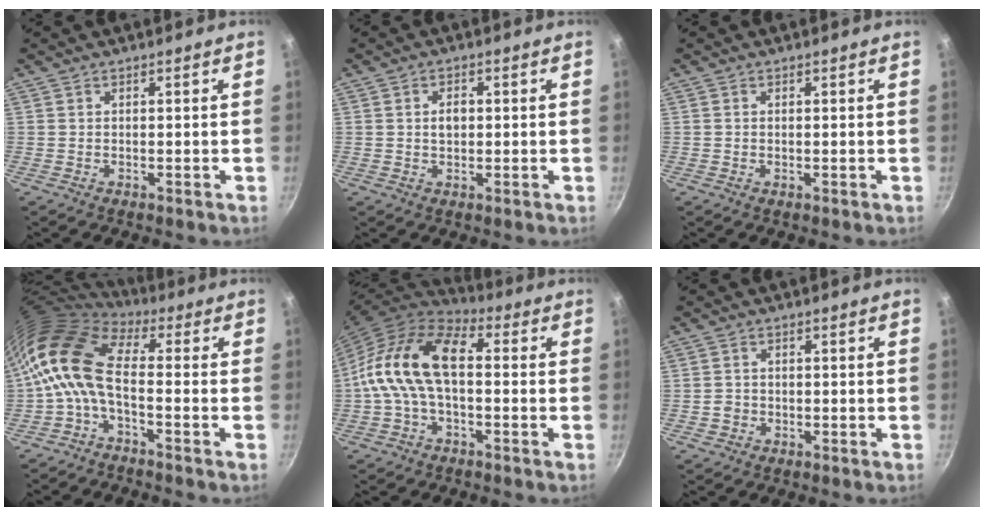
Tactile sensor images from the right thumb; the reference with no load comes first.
{"total": 2.8, "force": [0.2, 1.9, 2.0], "torque": [-0.021, 0.004, 0.004]}
{"total": 0.0}
{"total": 11.0, "force": [-1.0, 5.3, 9.6], "torque": [-0.185, 0.025, -0.039]}
{"total": 14.8, "force": [-0.1, 8.4, 12.2], "torque": [-0.223, 0.038, -0.019]}
{"total": 2.1, "force": [-0.5, 1.9, 0.7], "torque": [-0.006, 0.007, -0.007]}